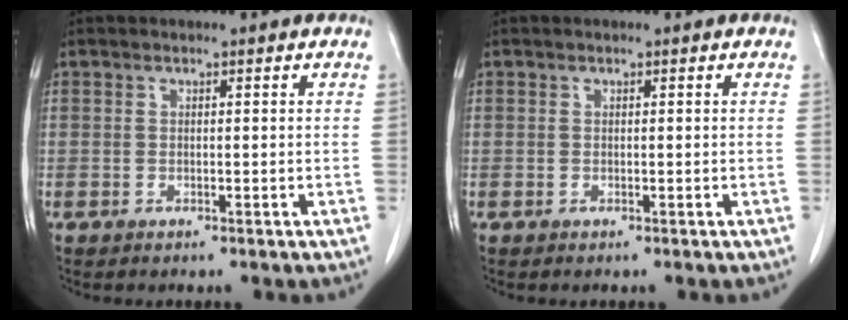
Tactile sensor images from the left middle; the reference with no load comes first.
{"total": 0.0}